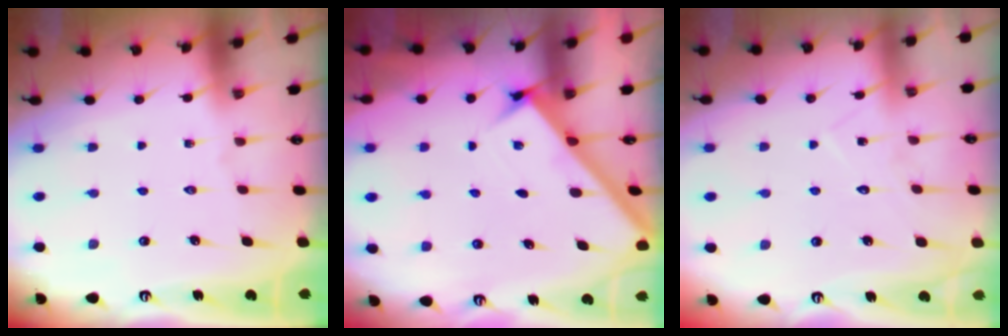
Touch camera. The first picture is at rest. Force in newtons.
{"total": 2.8, "press": 2.7, "slide": 0.4}
{"total": 7.7, "press": 7.7, "slide": 0.5}